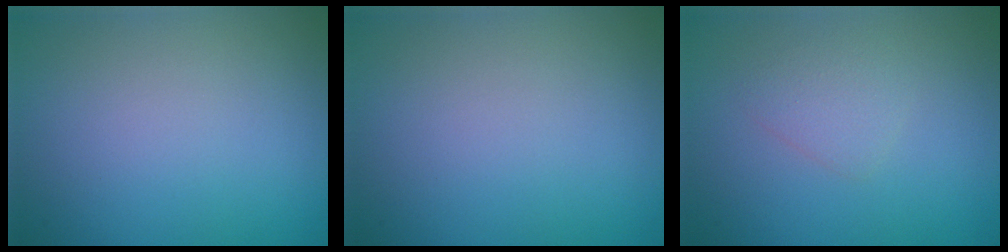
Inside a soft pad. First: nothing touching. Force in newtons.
{"total": 0.0}
{"total": 1.7, "press": 1.7, "slide": 0.1}